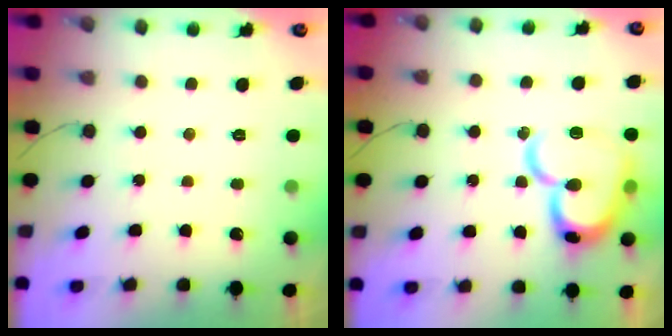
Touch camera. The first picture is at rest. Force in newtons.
{"total": 20.4, "press": 20.2, "slide": 2.2}